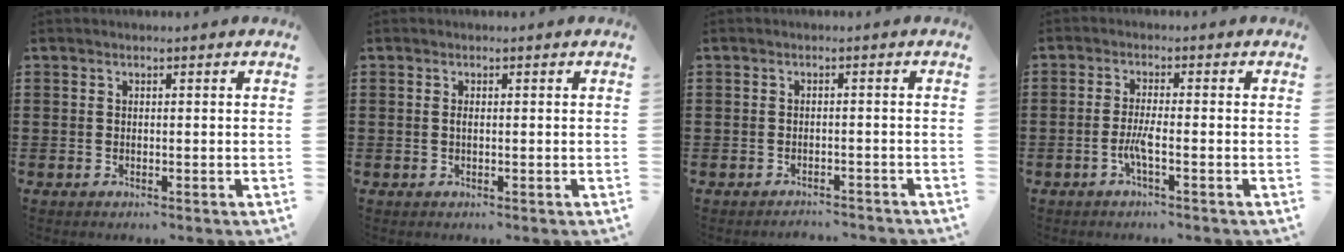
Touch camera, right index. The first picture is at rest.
{"total": 0.6, "force": [0.0, 0.1, 0.6], "torque": [-0.014, -0.003, 0.001]}
{"total": 1.6, "force": [-1.6, 0.1, -0.1], "torque": [-0.005, 0.001, -0.035]}
{"total": 2.9, "force": [-1.4, 0.2, 2.5], "torque": [-0.059, -0.005, -0.030]}